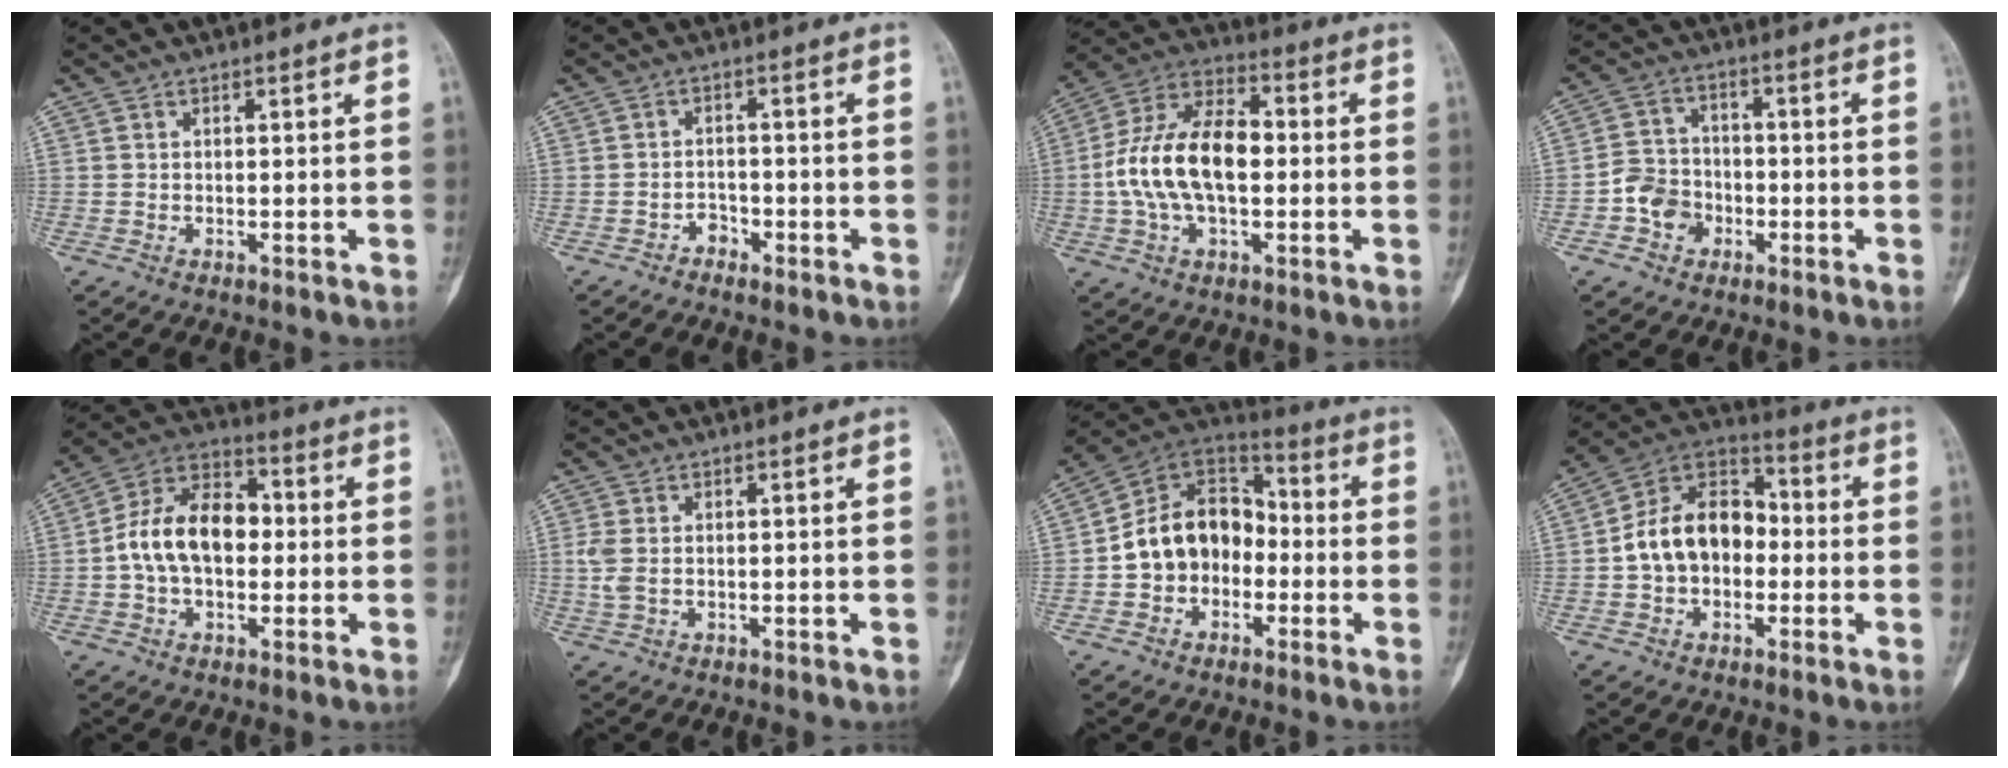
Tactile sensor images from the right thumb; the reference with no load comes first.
{"total": 2.1, "force": [-1.5, 1.4, 0.5], "torque": [0.000, 0.013, -0.028]}
{"total": 16.9, "force": [-0.5, 9.6, 14.0], "torque": [-0.256, 0.035, -0.014]}
{"total": 7.0, "force": [-2.5, 6.0, 2.6], "torque": [-0.018, 0.028, -0.049]}
{"total": 14.3, "force": [-0.2, 9.4, 10.8], "torque": [-0.171, 0.037, -0.013]}
{"total": 3.0, "force": [0.1, 1.8, 2.4], "torque": [-0.075, 0.002, 0.004]}
{"total": 14.5, "force": [-2.2, 11.3, 8.8], "torque": [-0.112, 0.052, -0.049]}
{"total": 14.5, "force": [-1.0, 10.6, 9.9], "torque": [-0.141, 0.044, -0.029]}